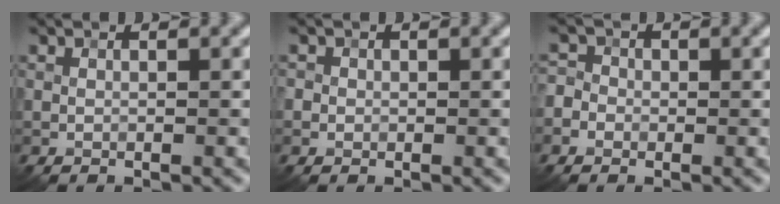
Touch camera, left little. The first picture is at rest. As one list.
[{"total": 0.8, "force": [0.1, 0.8, 0.1], "torque": [0.004, -0.004, -0.002]}, {"total": 2.3, "force": [-0.5, 2.1, 0.7], "torque": [0.000, 0.013, -0.026]}]